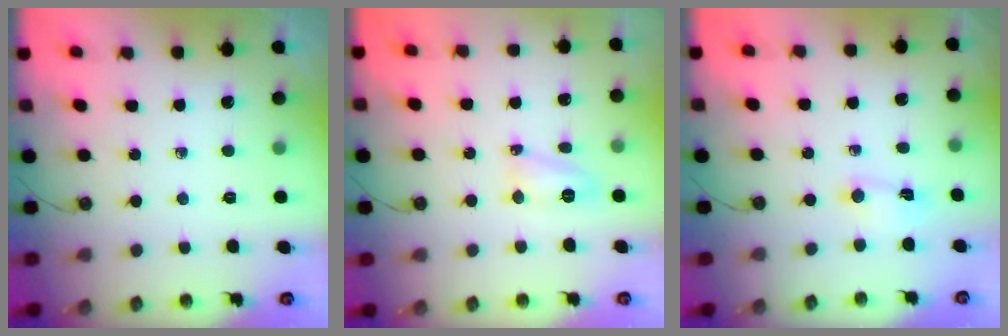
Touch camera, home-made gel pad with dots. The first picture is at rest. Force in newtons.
{"total": 7.5, "press": 7.5, "slide": 0.7}
{"total": 2.2, "press": 2.1, "slide": 0.3}